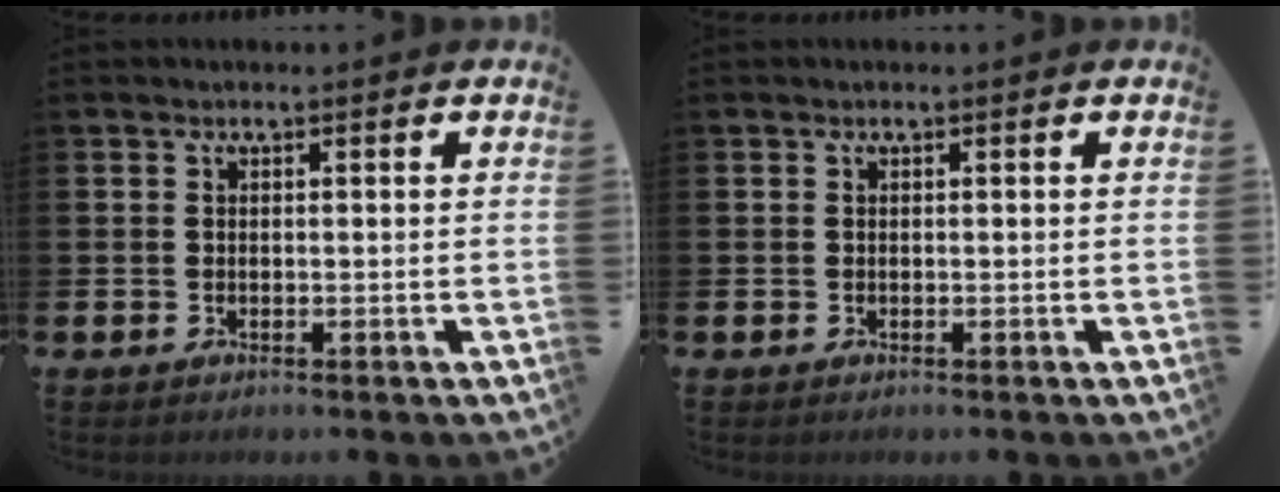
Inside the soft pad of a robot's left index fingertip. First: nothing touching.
{"total": 0.0}